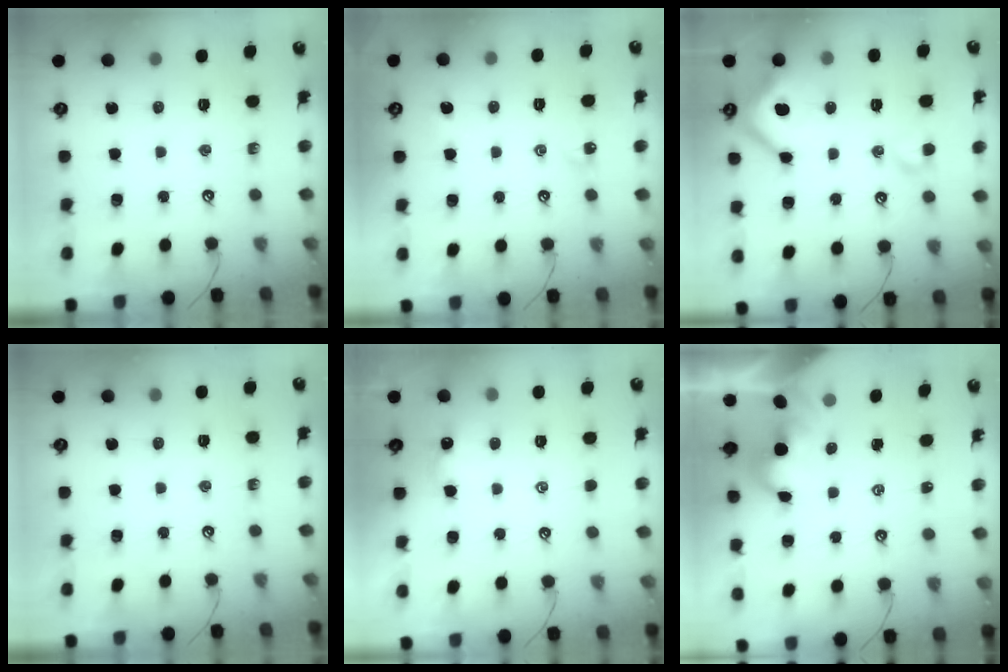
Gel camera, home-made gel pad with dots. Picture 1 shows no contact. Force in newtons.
{"total": 3.1, "press": 3.1, "slide": 0.5}
{"total": 13.6, "press": 13.5, "slide": 1.9}
{"total": 0.0}
{"total": 3.2, "press": 3.2, "slide": 0.2}
{"total": 2.4, "press": 2.3, "slide": 0.3}